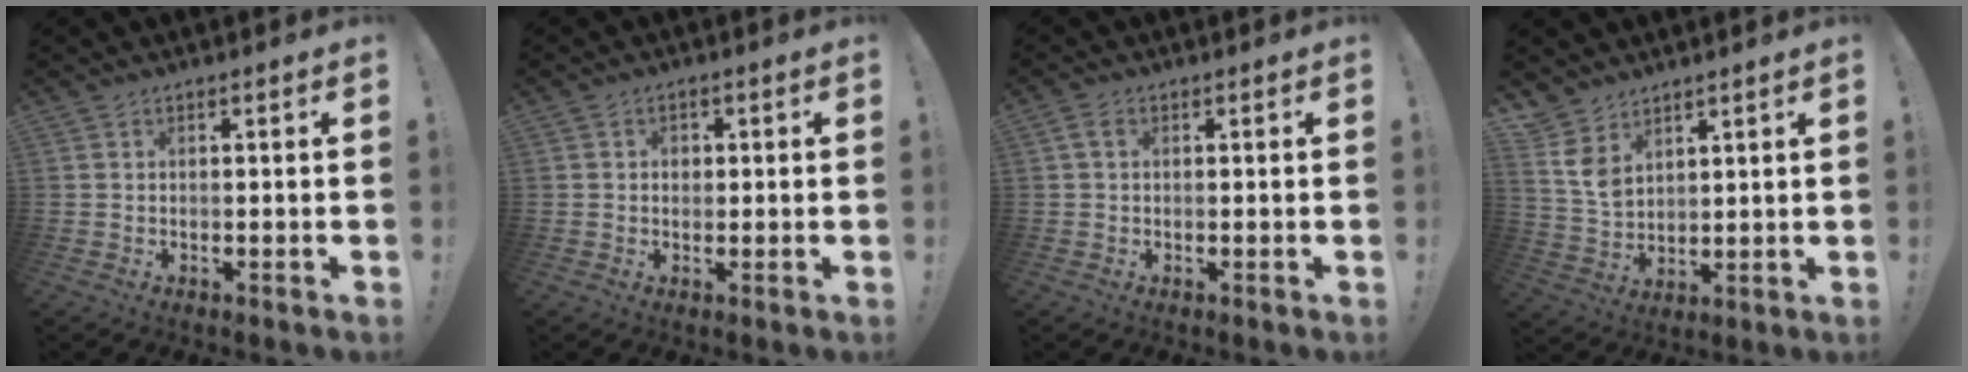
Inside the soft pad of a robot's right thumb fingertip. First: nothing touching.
{"total": 1.8, "force": [0.0, 1.6, 0.9], "torque": [-0.007, -0.002, -0.004]}
{"total": 2.3, "force": [0.7, 1.4, 1.7], "torque": [-0.030, 0.004, 0.012]}
{"total": 7.9, "force": [5.1, 5.0, 3.2], "torque": [-0.063, -0.028, 0.104]}